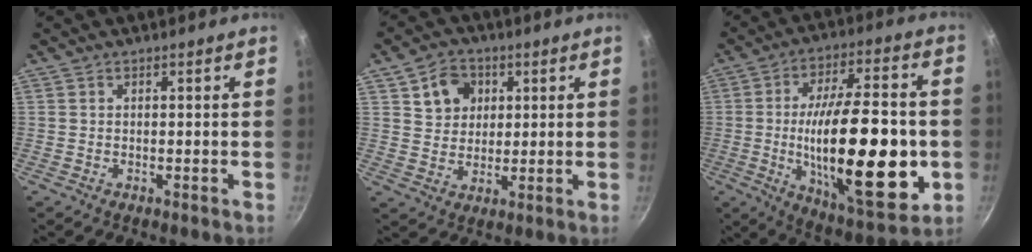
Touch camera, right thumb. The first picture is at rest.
{"total": 8.7, "force": [3.4, 7.1, 3.5], "torque": [-0.030, -0.005, 0.062]}
{"total": 28.7, "force": [-3.7, 10.8, 26.3], "torque": [-0.407, 0.002, -0.049]}